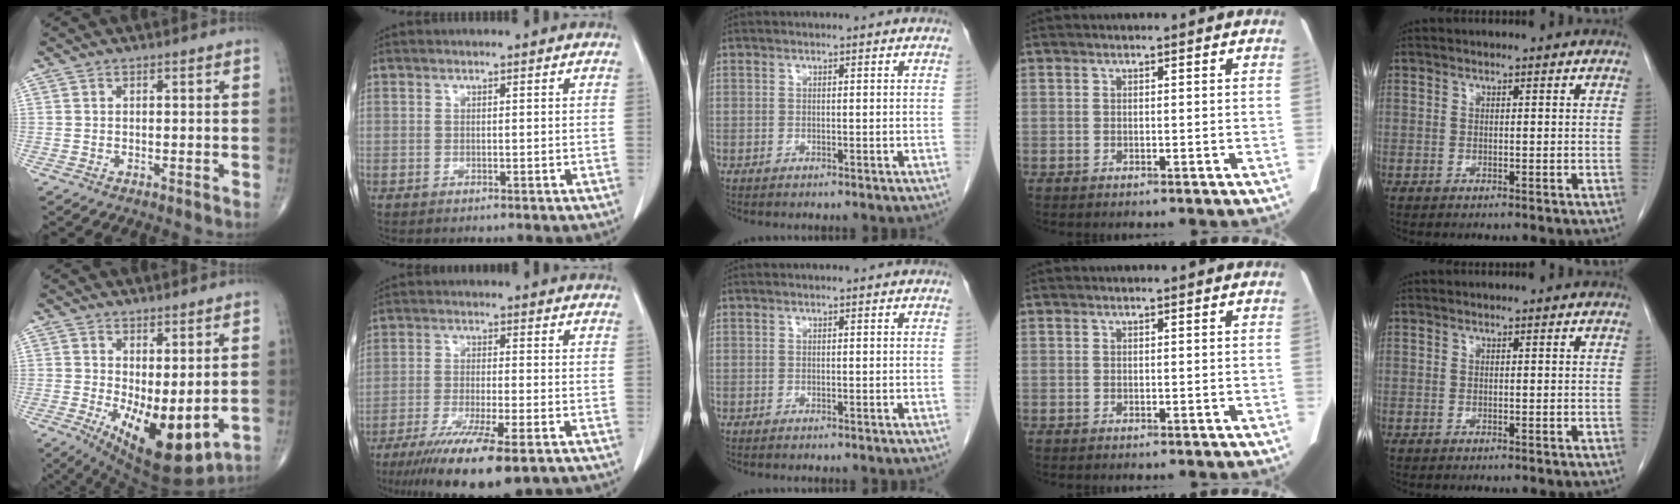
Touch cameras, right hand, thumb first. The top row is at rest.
{"thumb": {"total": 13.1, "force": [-1.0, 5.5, 11.8], "torque": [-0.176, -0.030, 0.005]}, "index": {"total": 14.2, "force": [-9.6, 1.9, 10.3], "torque": [-0.165, -0.036, -0.151]}}